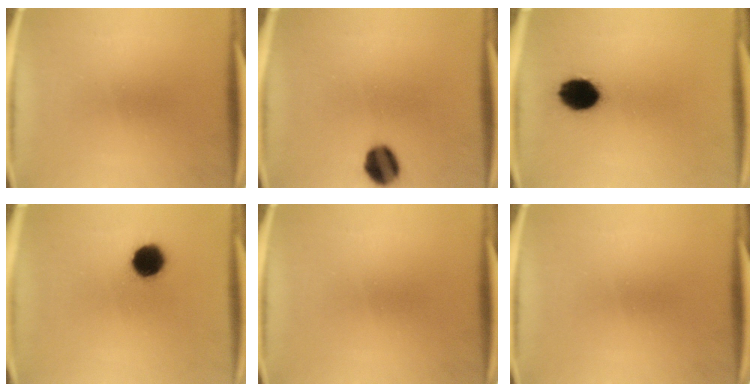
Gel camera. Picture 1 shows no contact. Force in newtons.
{"total": 8.1}
{"total": 10.0}
{"total": 8.9}
{"total": 0.0}
{"total": 0.0}